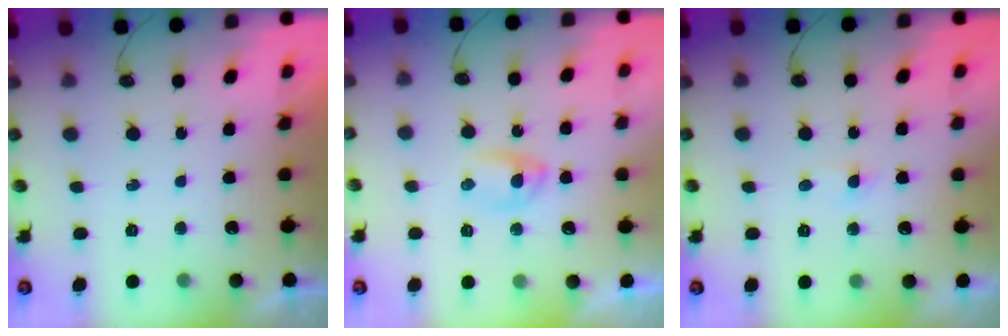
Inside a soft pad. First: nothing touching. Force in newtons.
{"total": 3.9, "press": 3.9, "slide": 0.5}
{"total": 1.7, "press": 1.7, "slide": 0.3}